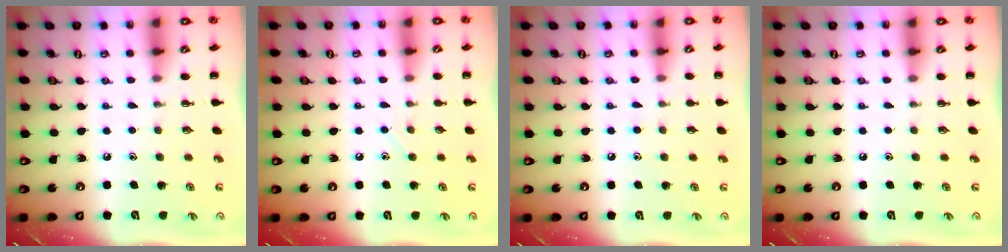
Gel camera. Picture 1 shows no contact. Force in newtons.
{"total": 3.0, "press": 2.8, "slide": 1.0}
{"total": 5.7, "press": 5.3, "slide": 2.1}
{"total": 0.0}